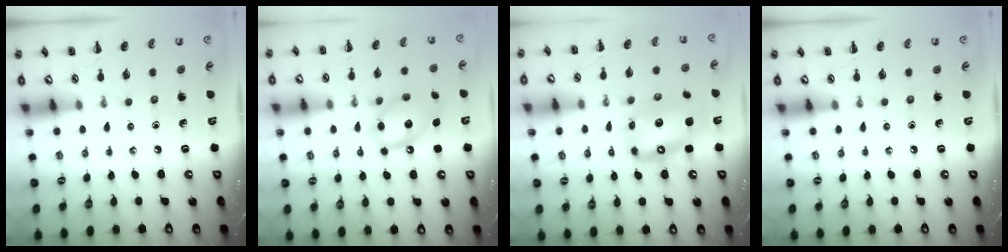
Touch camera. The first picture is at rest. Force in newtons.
{"total": 13.5, "press": 13.4, "slide": 2.0}
{"total": 11.9, "press": 11.4, "slide": 3.1}
{"total": 0.0}